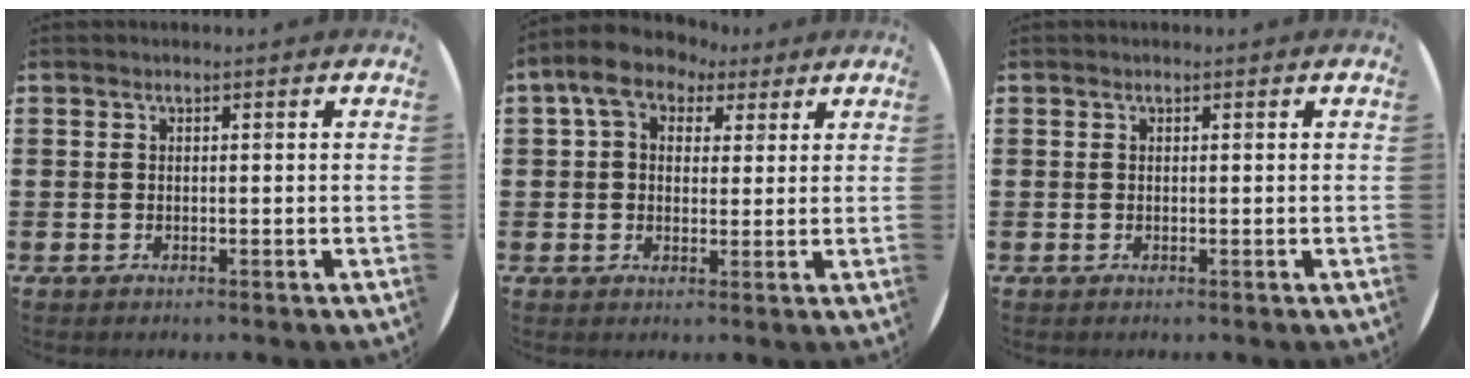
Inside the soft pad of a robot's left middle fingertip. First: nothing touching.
{"total": 6.4, "force": [4.2, 4.2, 2.2], "torque": [-0.056, 0.007, 0.077]}
{"total": 0.0}